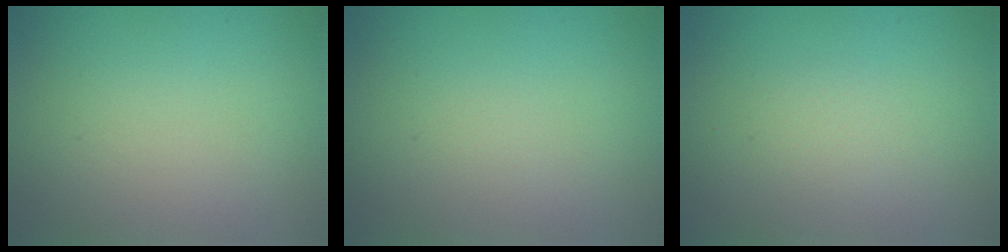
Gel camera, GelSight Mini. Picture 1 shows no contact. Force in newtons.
{"total": 0.0}
{"total": 1.0, "press": 1.0, "slide": 0.0}